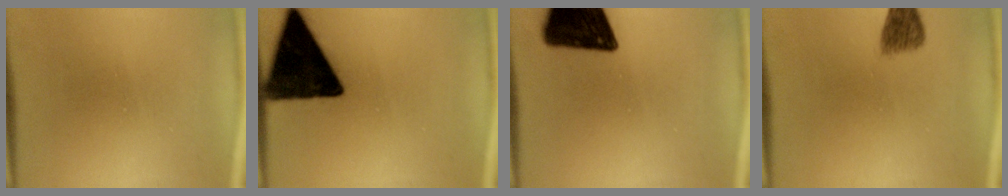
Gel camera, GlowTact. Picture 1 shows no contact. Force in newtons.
{"total": 14.9}
{"total": 17.0}
{"total": 2.7}